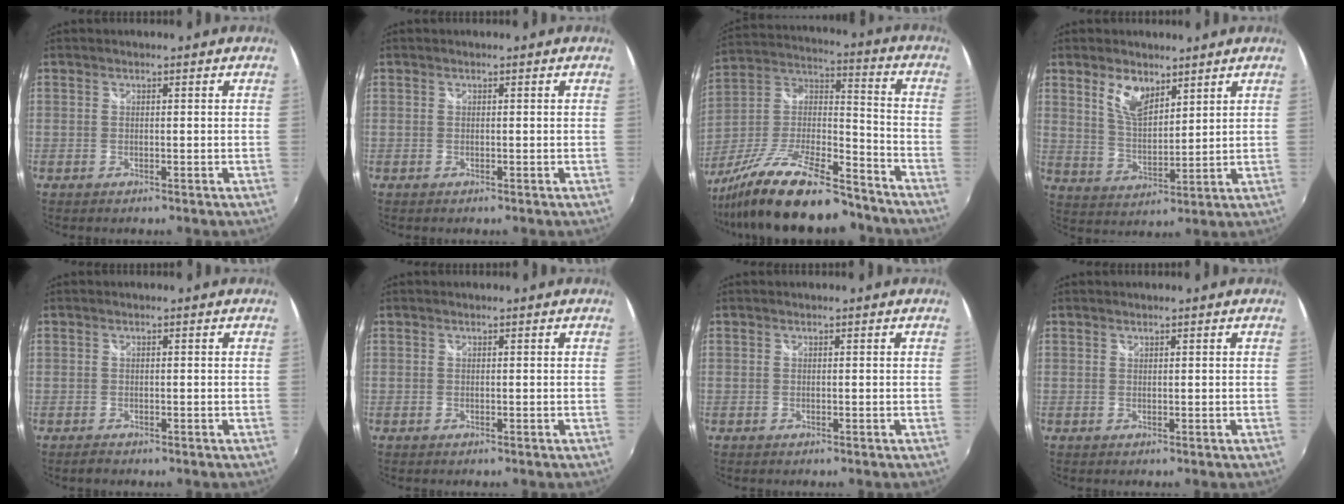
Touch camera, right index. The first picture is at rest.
{"total": 0.0}
{"total": 23.0, "force": [-17.4, 6.1, 13.8], "torque": [-0.269, -0.017, -0.289]}
{"total": 7.5, "force": [4.6, 3.6, 4.8], "torque": [-0.087, 0.002, 0.090]}
{"total": 1.2, "force": [-0.9, 0.7, 0.3], "torque": [-0.007, -0.002, -0.015]}
{"total": 0.0}
{"total": 0.0}
{"total": 0.0}